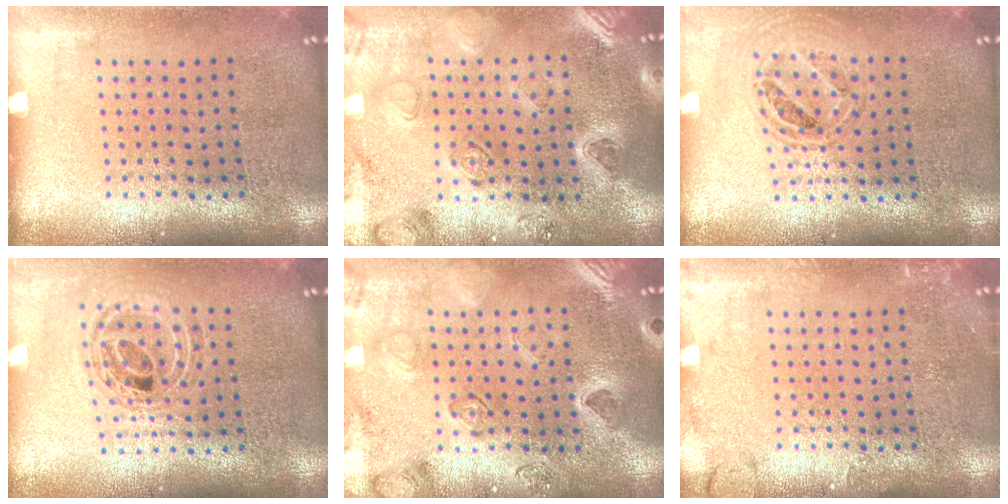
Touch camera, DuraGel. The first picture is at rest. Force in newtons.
{"total": 2.2, "press": 2.2, "slide": 0.2}
{"total": 0.7, "press": 0.6, "slide": 0.2}
{"total": 0.9, "press": 0.9, "slide": 0.1}
{"total": 2.5, "press": 2.4, "slide": 0.6}
{"total": 1.9, "press": 1.8, "slide": 0.2}